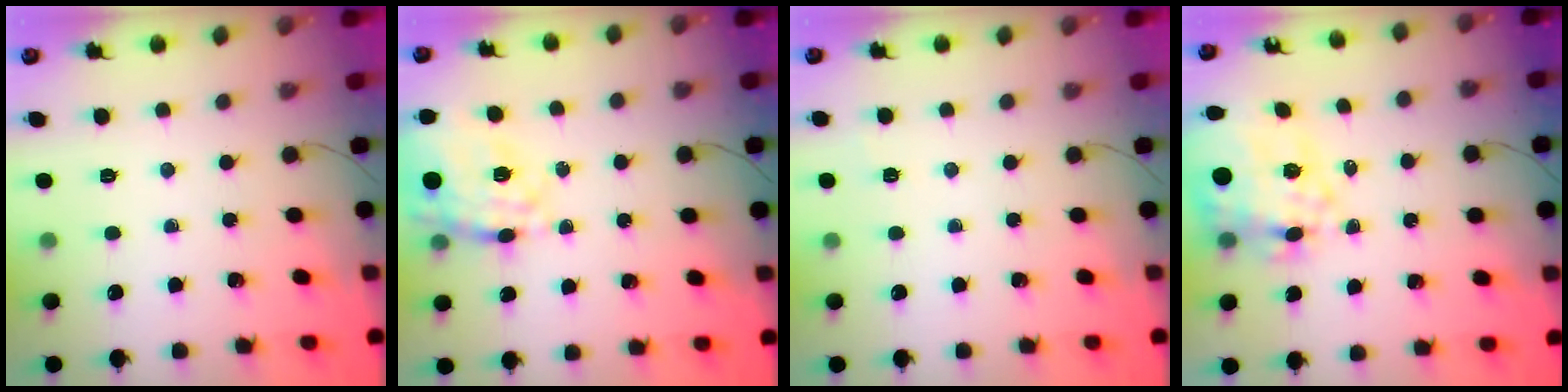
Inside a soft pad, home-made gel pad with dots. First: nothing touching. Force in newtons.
{"total": 20.5, "press": 20.2, "slide": 3.8}
{"total": 2.0, "press": 1.6, "slide": 1.2}
{"total": 10.7, "press": 9.8, "slide": 4.3}